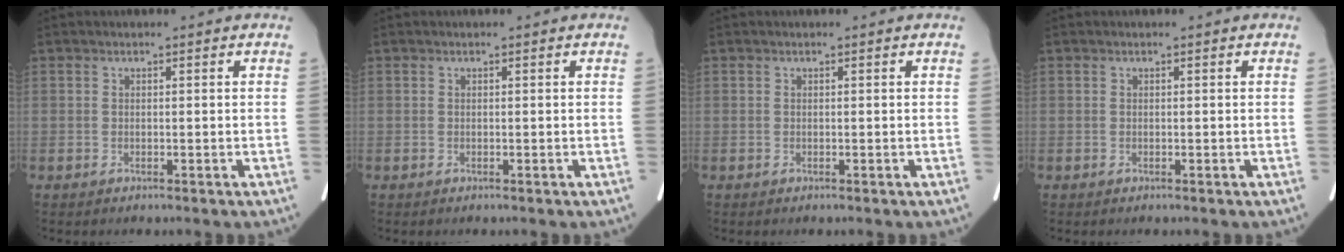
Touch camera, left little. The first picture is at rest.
{"total": 0.0}
{"total": 0.0}
{"total": 0.0}